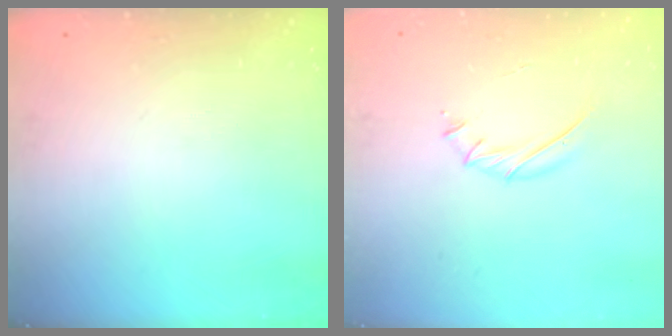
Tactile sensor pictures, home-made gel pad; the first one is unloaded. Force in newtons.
{"total": 5.9, "press": 5.8, "slide": 1.5}